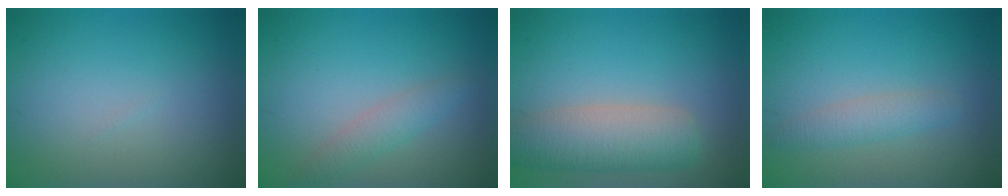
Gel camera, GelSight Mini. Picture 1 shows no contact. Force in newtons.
{"total": 2.0, "press": 2.0, "slide": 0.1}
{"total": 5.8, "press": 5.8, "slide": 0.3}
{"total": 2.1, "press": 2.1, "slide": 0.1}